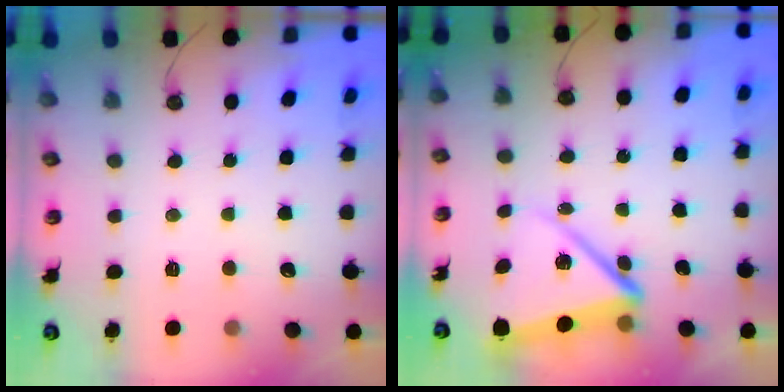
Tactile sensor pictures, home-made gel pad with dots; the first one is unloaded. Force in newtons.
{"total": 11.4, "press": 11.3, "slide": 1.7}